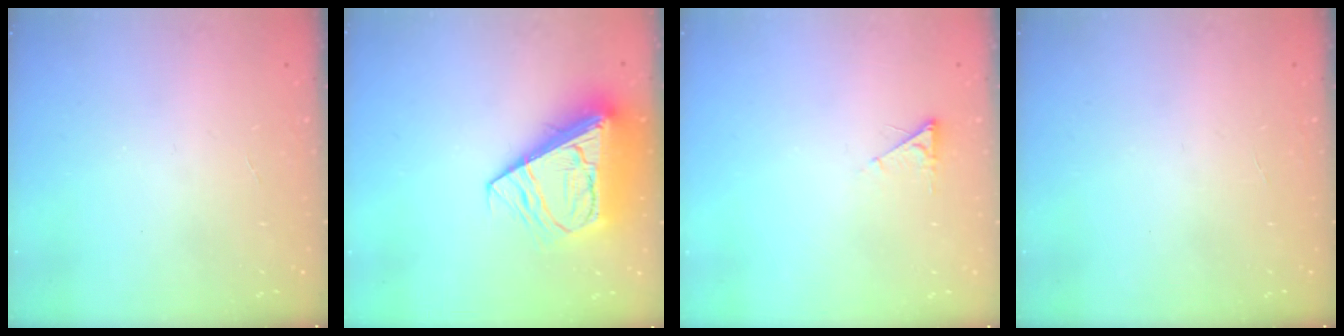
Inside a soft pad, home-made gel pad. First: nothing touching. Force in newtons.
{"total": 14.7, "press": 14.5, "slide": 2.1}
{"total": 2.6, "press": 2.6, "slide": 0.4}
{"total": 0.0}